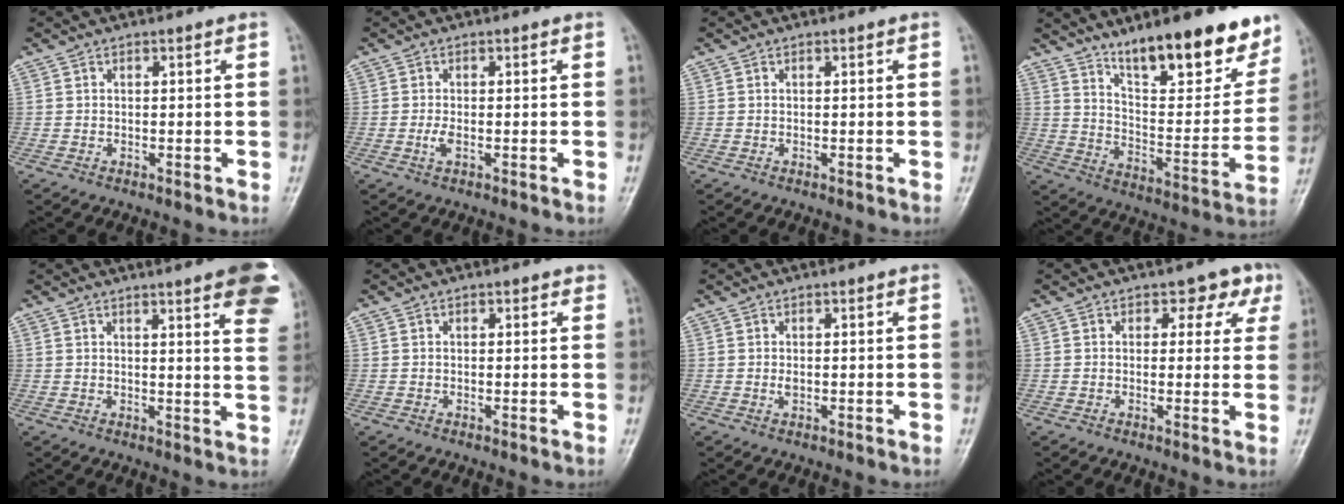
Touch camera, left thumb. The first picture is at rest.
{"total": 1.7, "force": [-0.5, 0.7, 1.5], "torque": [-0.035, -0.001, -0.009]}
{"total": 0.0}
{"total": 21.6, "force": [15.0, 6.5, 14.0], "torque": [-0.153, -0.084, 0.235]}
{"total": 14.2, "force": [8.2, 2.6, 11.3], "torque": [-0.119, -0.027, 0.083]}
{"total": 1.1, "force": [0.6, 0.7, 0.5], "torque": [0.005, -0.001, 0.003]}
{"total": 0.9, "force": [-0.1, 0.6, 0.7], "torque": [-0.008, 0.000, 0.001]}
{"total": 4.9, "force": [2.4, 3.5, 2.5], "torque": [0.012, -0.004, 0.020]}